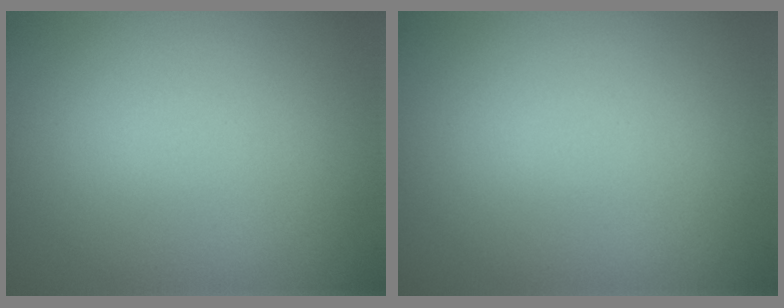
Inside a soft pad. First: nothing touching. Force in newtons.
{"total": 0.0}